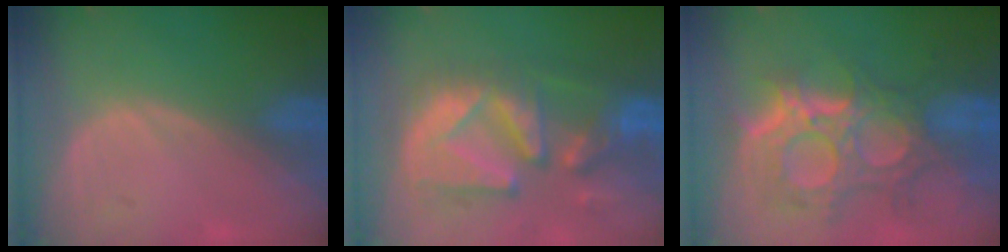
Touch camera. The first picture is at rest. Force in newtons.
{"total": 12.3, "press": 11.0, "slide": 5.6}
{"total": 11.9, "press": 10.7, "slide": 5.2}